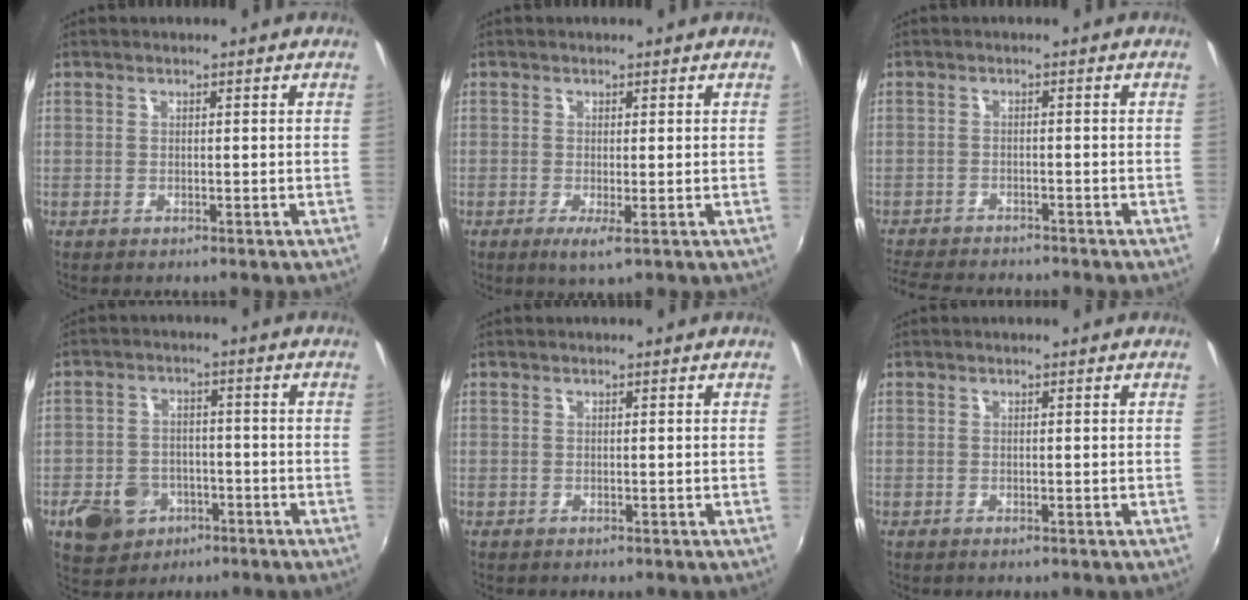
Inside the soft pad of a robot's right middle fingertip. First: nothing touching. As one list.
[{"total": 2.3, "force": [-0.7, 0.0, 2.2], "torque": [-0.045, -0.013, -0.012]}, {"total": 9.0, "force": [-8.3, 1.7, 3.0], "torque": [-0.084, -0.015, -0.137]}, {"total": 10.1, "force": [-4.8, 7.7, 4.3], "torque": [-0.119, 0.011, -0.067]}, {"total": 0.0}, {"total": 0.0}]